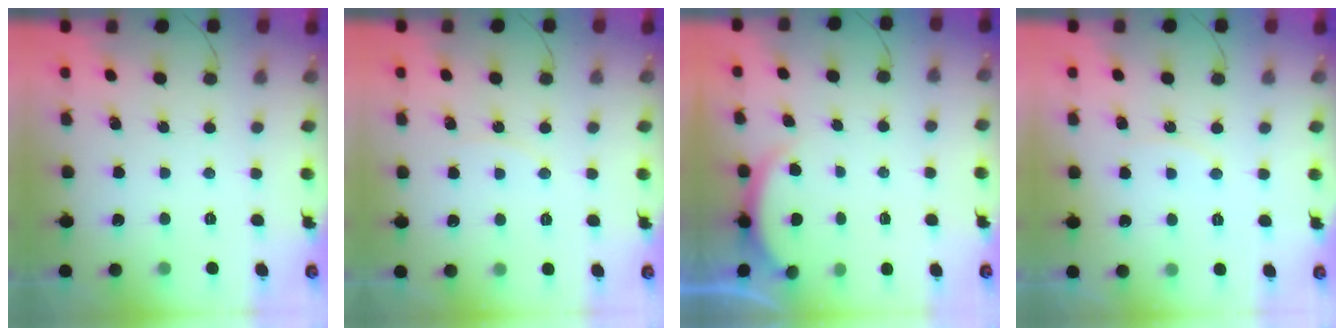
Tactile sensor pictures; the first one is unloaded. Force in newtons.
{"total": 4.4, "press": 4.3, "slide": 0.8}
{"total": 1.6, "press": 1.5, "slide": 0.6}
{"total": 3.4, "press": 3.4, "slide": 0.6}